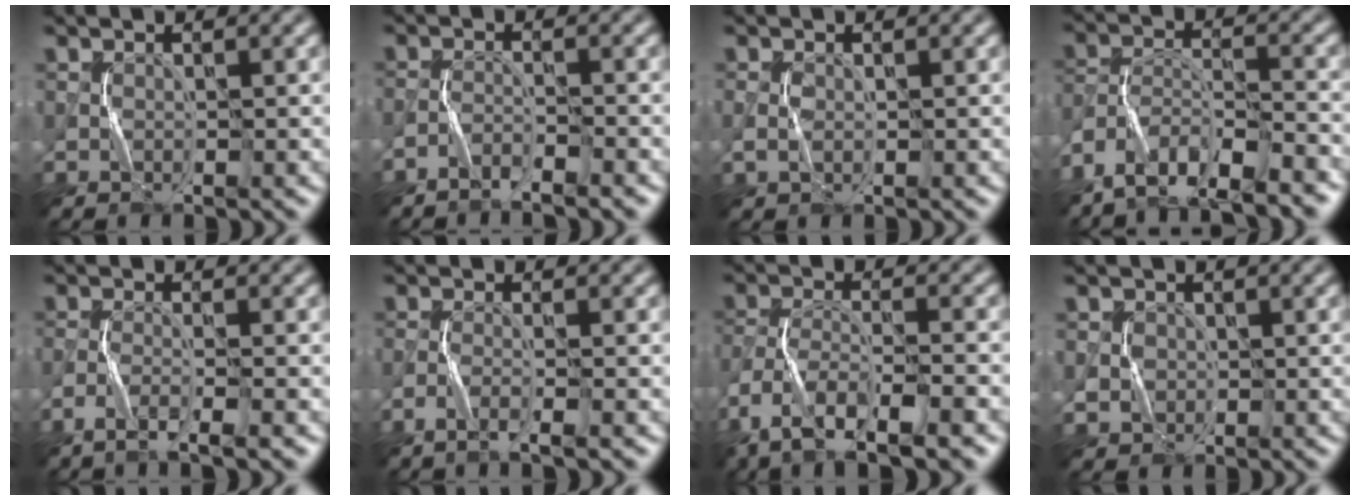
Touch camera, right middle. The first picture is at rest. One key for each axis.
{"total": 2.0, "fx": -1.9, "fy": -0.2, "fz": 0.5, "tx": -0.016, "ty": 0.003, "tz": -0.039}
{"total": 0.7, "fx": 0.0, "fy": 0.4, "fz": 0.6, "tx": -0.016, "ty": 0.002, "tz": 0.002}
{"total": 8.2, "fx": -7.2, "fy": 1.7, "fz": 3.5, "tx": -0.064, "ty": -0.002, "tz": -0.124}
{"total": 2.8, "fx": -2.1, "fy": -0.2, "fz": 1.8, "tx": -0.041, "ty": -0.002, "tz": -0.046}
{"total": 1.9, "fx": -1.5, "fy": -0.3, "fz": 1.2, "tx": -0.031, "ty": -0.001, "tz": -0.033}
{"total": 9.0, "fx": -6.5, "fy": 2.4, "fz": 5.7, "tx": -0.110, "ty": -0.006, "tz": -0.122}
{"total": 1.9, "fx": 0.2, "fy": 1.9, "fz": 0.4, "tx": -0.006, "ty": 0.000, "tz": 0.003}